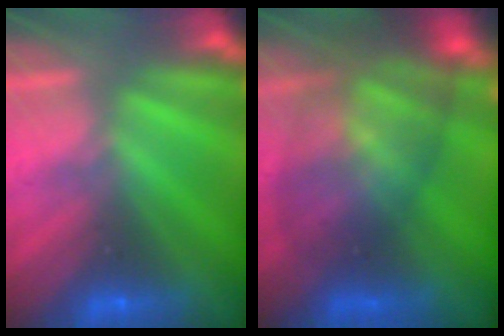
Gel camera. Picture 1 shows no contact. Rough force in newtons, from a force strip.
{"total": 7.9}